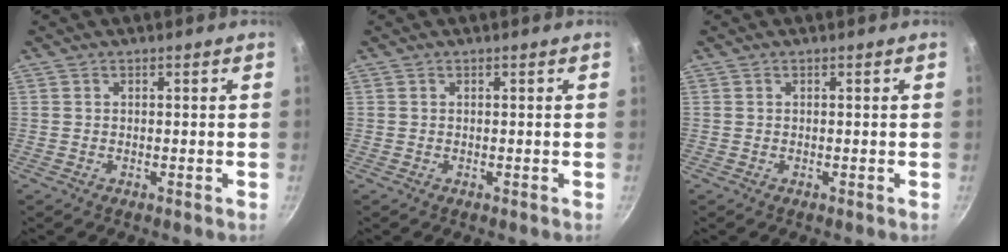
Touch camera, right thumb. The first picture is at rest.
{"total": 0.0}
{"total": 0.0}